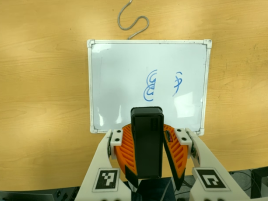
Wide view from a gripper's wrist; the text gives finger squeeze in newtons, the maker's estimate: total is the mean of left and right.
{"total": 10.0, "left": 9.7, "right": 10.4}